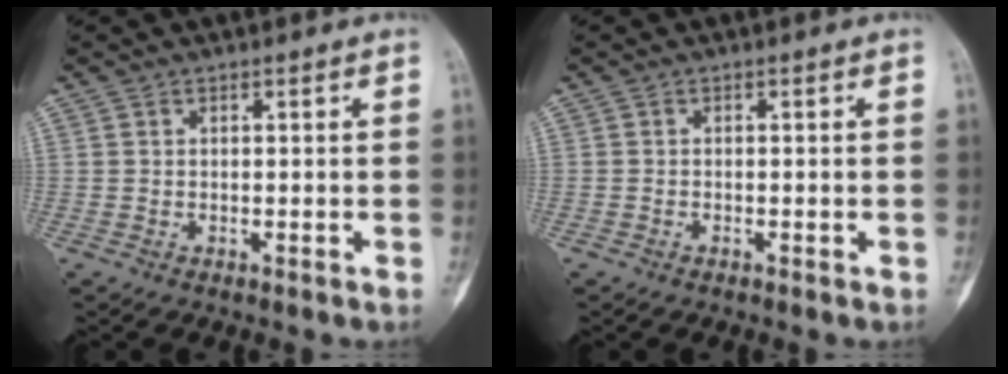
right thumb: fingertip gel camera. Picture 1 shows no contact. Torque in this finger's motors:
{"motor_torque": [0.29, -0.06, -0.13, 0.01, -0.01]}